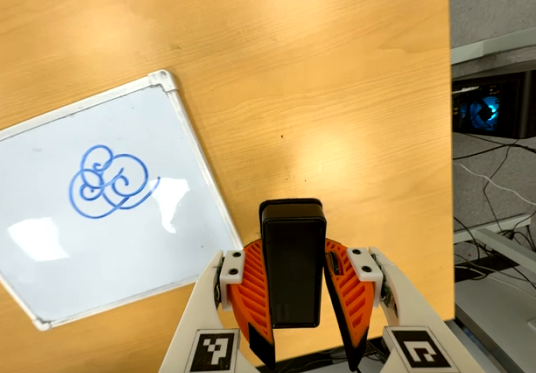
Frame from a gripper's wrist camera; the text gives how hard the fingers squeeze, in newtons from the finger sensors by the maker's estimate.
{"total": 9.0, "left": 7.3, "right": 10.8}